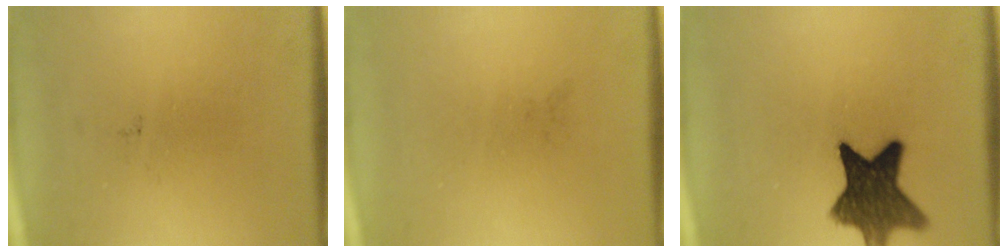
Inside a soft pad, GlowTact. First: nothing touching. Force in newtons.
{"total": 0.0}
{"total": 11.3}